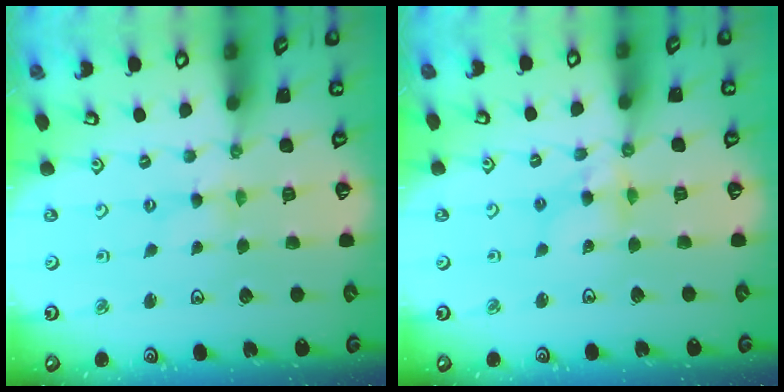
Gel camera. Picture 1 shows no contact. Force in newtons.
{"total": 6.9, "press": 6.9, "slide": 0.5}